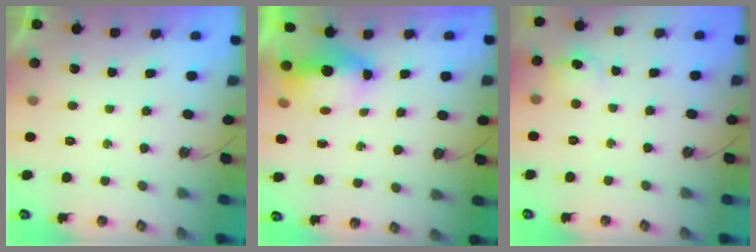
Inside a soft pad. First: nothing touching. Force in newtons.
{"total": 6.7, "press": 6.6, "slide": 0.5}
{"total": 7.5, "press": 7.5, "slide": 0.7}